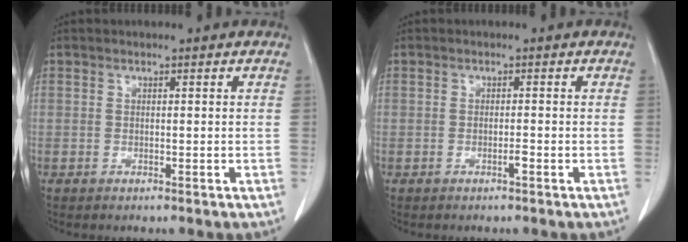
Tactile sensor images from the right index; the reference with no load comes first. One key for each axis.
{"total": 0.8, "fx": -0.6, "fy": 0.0, "fz": 0.5, "tx": -0.010, "ty": 0.001, "tz": -0.010}